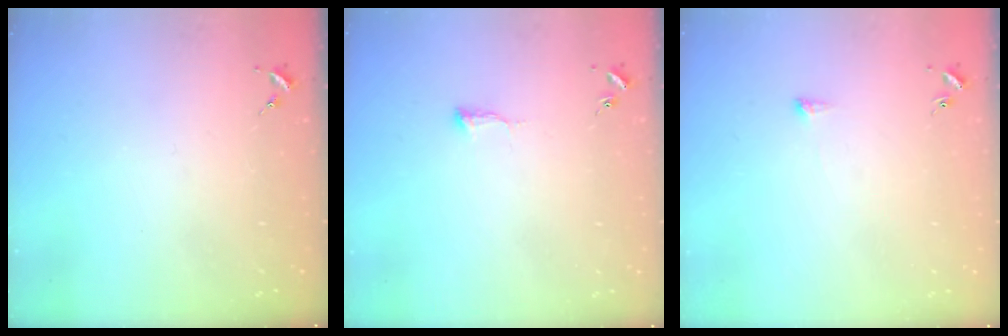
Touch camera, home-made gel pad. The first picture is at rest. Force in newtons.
{"total": 6.5, "press": 6.5, "slide": 0.5}
{"total": 2.9, "press": 2.9, "slide": 0.5}